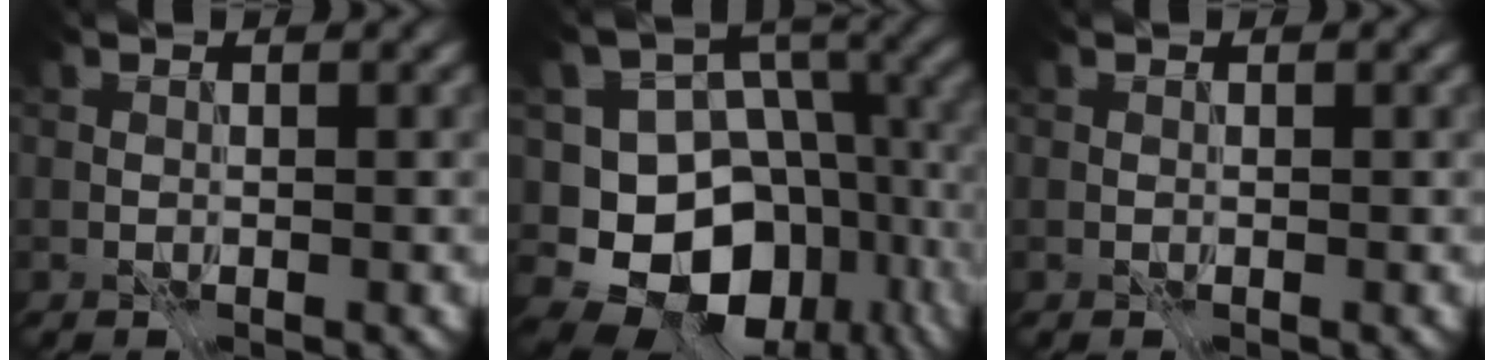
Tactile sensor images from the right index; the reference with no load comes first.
{"total": 13.7, "force": [-6.1, 10.4, 6.6], "torque": [-0.113, -0.007, -0.091]}
{"total": 0.0}